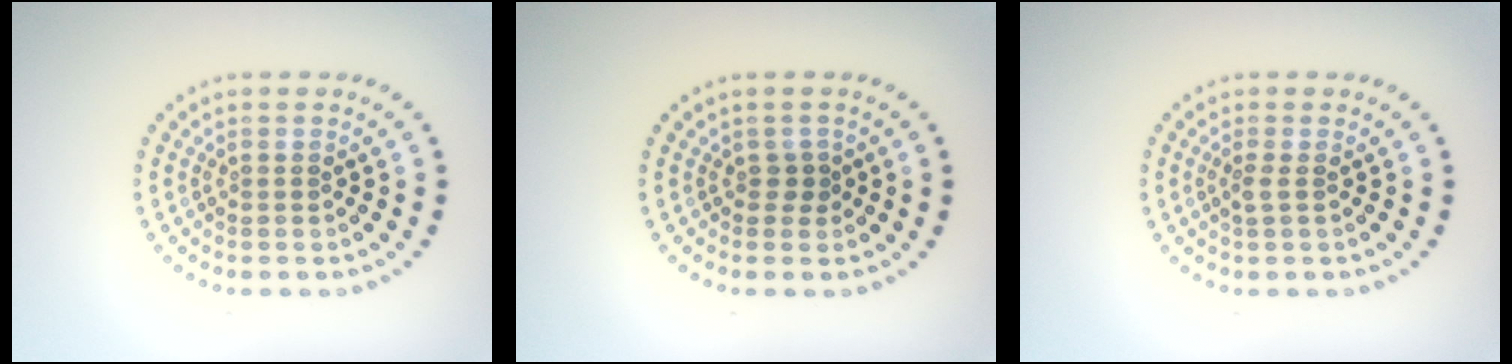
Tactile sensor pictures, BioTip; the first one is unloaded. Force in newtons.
{"total": 1.0, "press": 0.7, "slide": 0.6}
{"total": 0.9, "press": 0.7, "slide": 0.6}